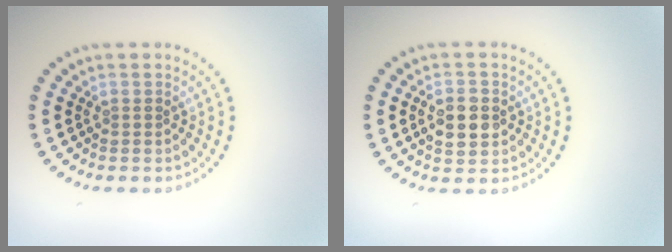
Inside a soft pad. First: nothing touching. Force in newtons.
{"total": 3.0, "press": 3.0, "slide": 0.1}